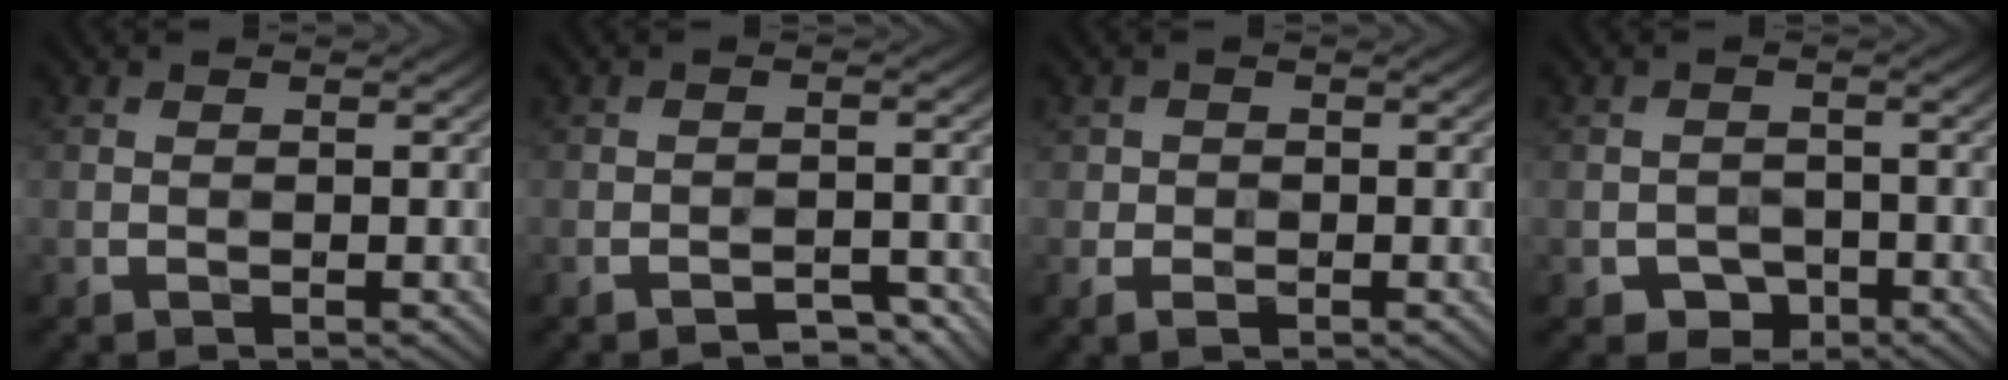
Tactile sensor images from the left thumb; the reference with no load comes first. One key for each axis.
{"total": 3.3, "fx": -3.1, "fy": 0.8, "fz": 1.1, "tx": -0.015, "ty": 0.002, "tz": -0.041}
{"total": 2.4, "fx": -1.2, "fy": 1.9, "fz": 0.8, "tx": -0.012, "ty": -0.007, "tz": -0.022}
{"total": 2.7, "fx": -1.7, "fy": 2.0, "fz": 0.5, "tx": -0.009, "ty": -0.001, "tz": -0.026}